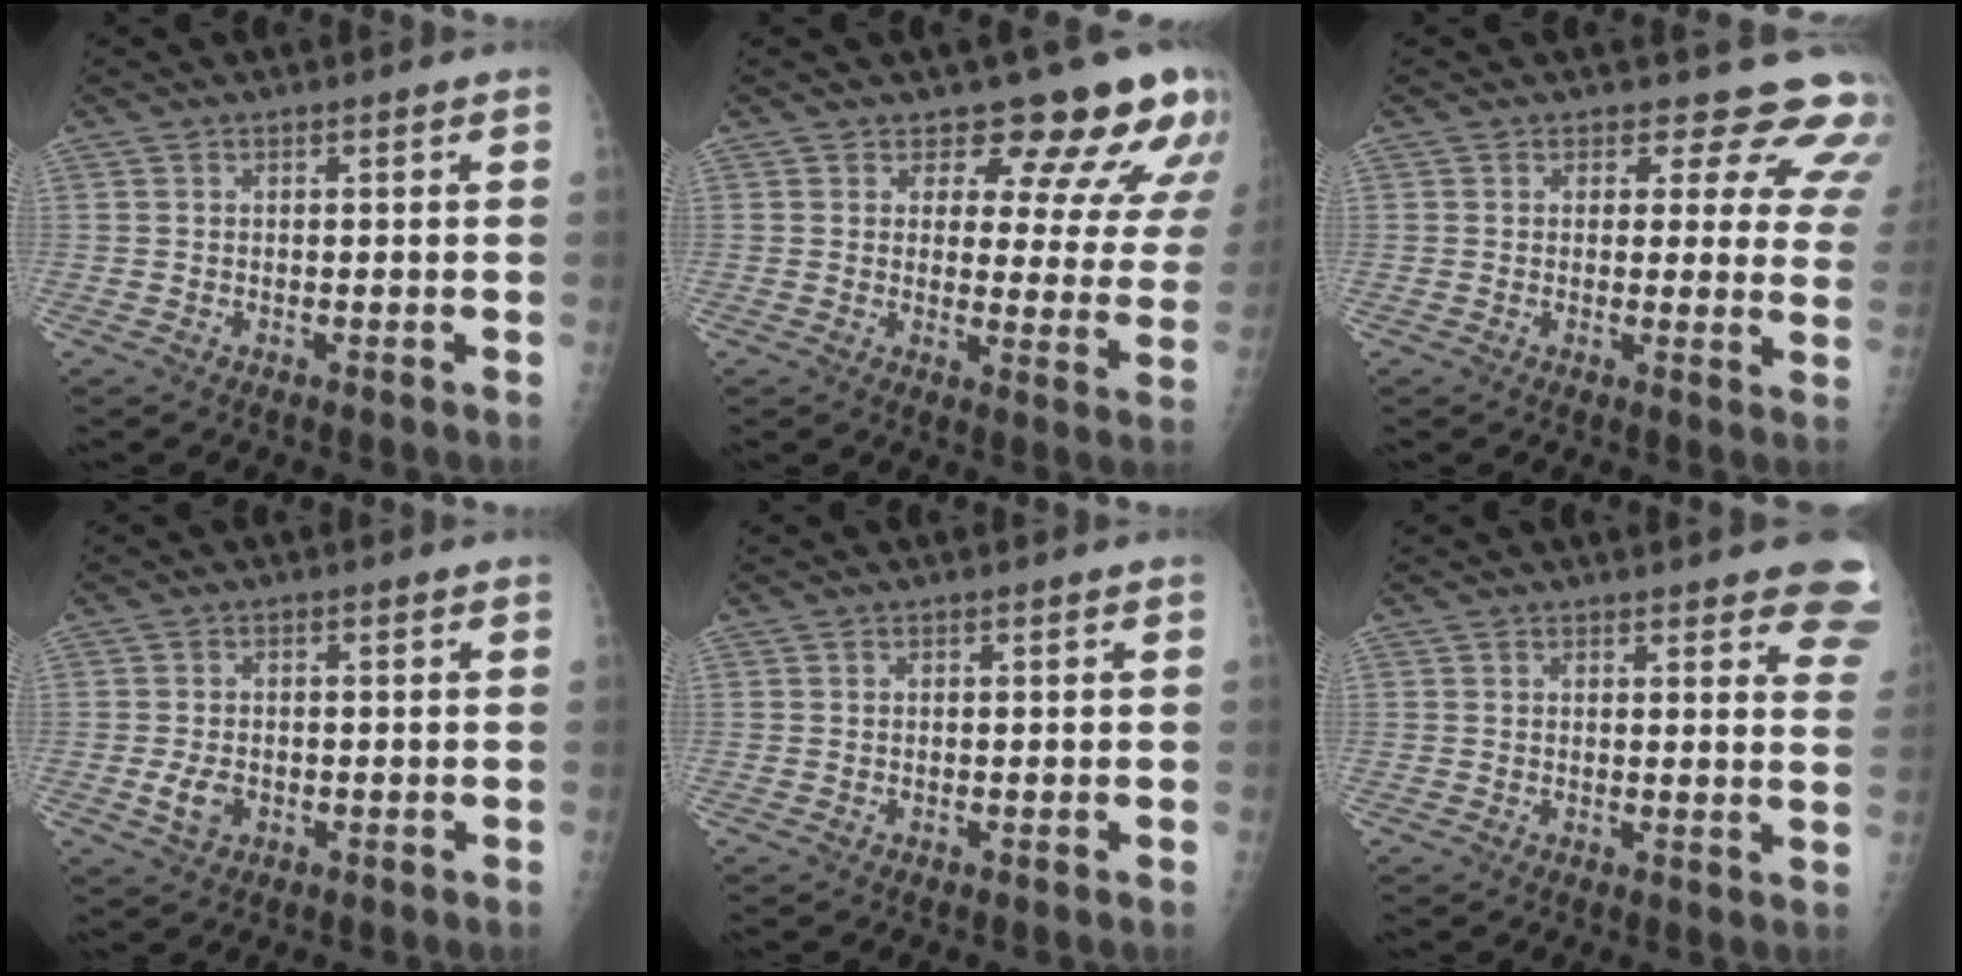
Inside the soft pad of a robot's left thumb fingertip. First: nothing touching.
{"total": 12.8, "force": [11.2, 4.7, 4.0], "torque": [-0.003, -0.083, 0.114]}
{"total": 11.7, "force": [10.1, 5.2, 3.0], "torque": [0.020, -0.063, 0.081]}
{"total": 3.5, "force": [-0.9, 2.4, 2.4], "torque": [-0.043, -0.001, -0.013]}
{"total": 0.0}
{"total": 9.7, "force": [7.6, 2.7, 5.5], "torque": [-0.028, -0.031, 0.065]}